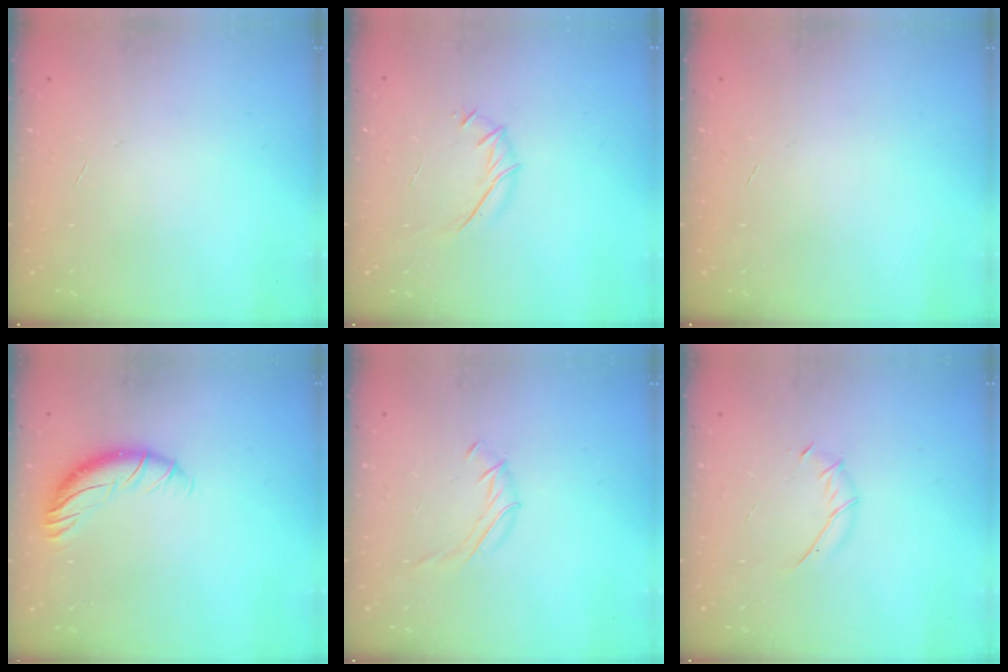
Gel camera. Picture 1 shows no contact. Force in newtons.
{"total": 5.5, "press": 5.3, "slide": 1.5}
{"total": 0.0}
{"total": 9.6, "press": 9.4, "slide": 1.9}
{"total": 6.1, "press": 6.1, "slide": 0.7}
{"total": 3.7, "press": 3.7, "slide": 0.8}